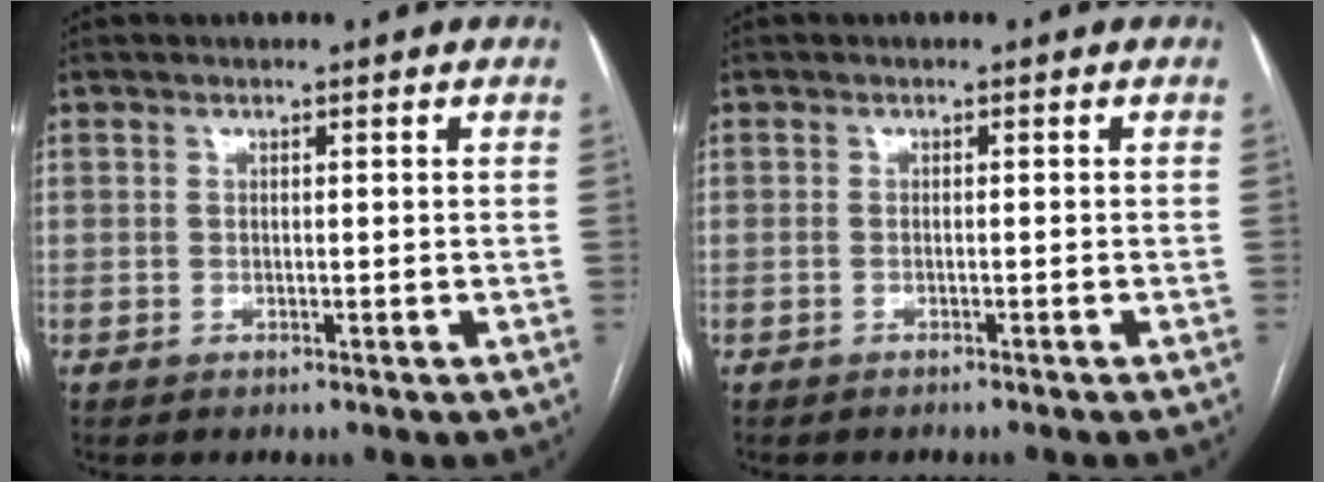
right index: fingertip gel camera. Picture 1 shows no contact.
{"total": 1.7, "force": [-1.6, 0.0, 0.6], "torque": [-0.008, 0.000, -0.019]}